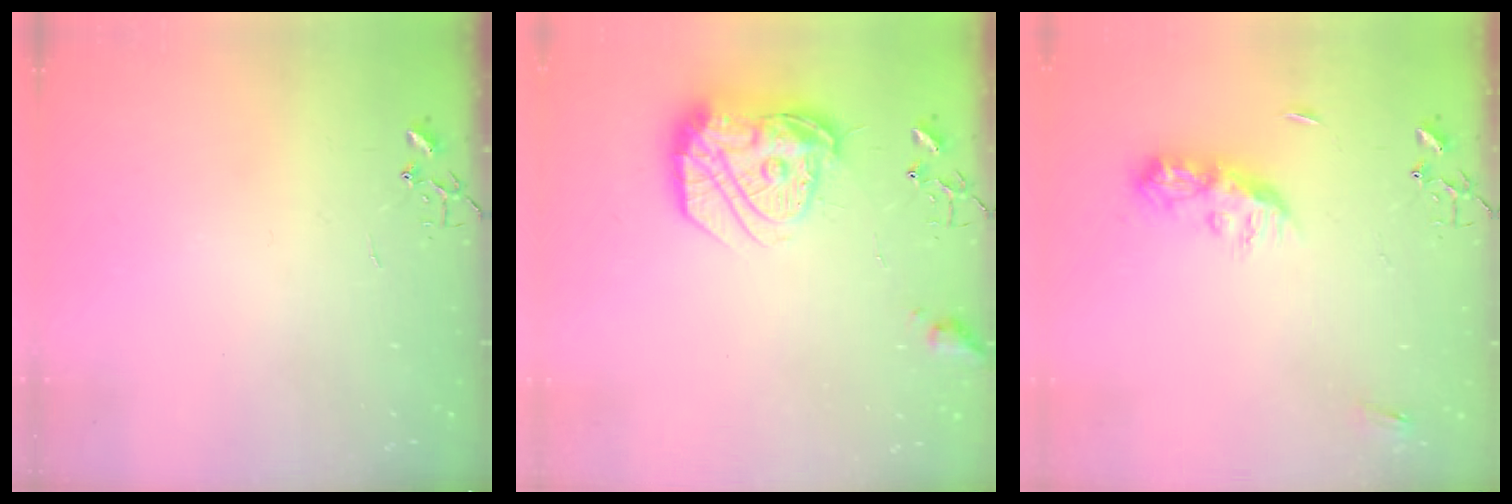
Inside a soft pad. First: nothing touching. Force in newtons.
{"total": 18.2, "press": 18.2, "slide": 1.5}
{"total": 8.7, "press": 8.7, "slide": 0.4}